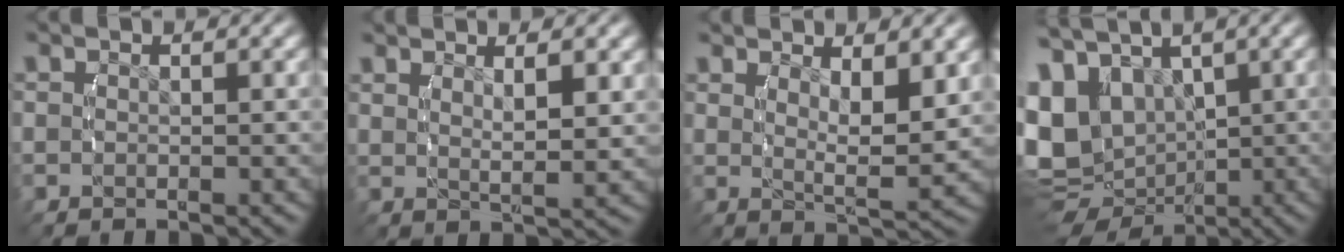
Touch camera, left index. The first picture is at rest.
{"total": 3.1, "force": [2.0, 0.2, 2.3], "torque": [-0.034, -0.006, 0.040]}
{"total": 4.0, "force": [2.4, 0.4, 3.3], "torque": [-0.047, -0.014, 0.043]}
{"total": 12.5, "force": [-2.1, 10.3, 6.7], "torque": [-0.169, -0.058, -0.011]}